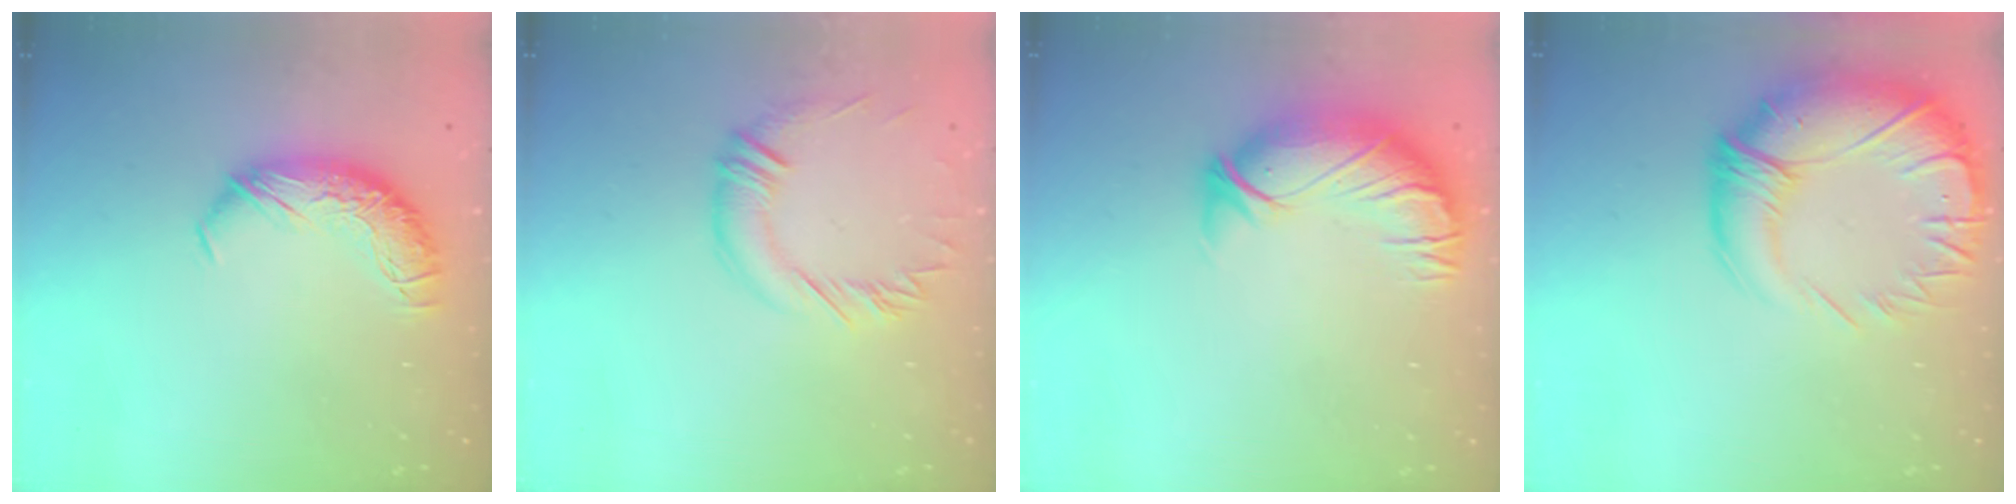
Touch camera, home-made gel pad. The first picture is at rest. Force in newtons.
{"total": 1.3, "press": 1.1, "slide": 0.7}
{"total": 2.9, "press": 0.4, "slide": 2.9}
{"total": 8.8, "press": 7.2, "slide": 5.0}